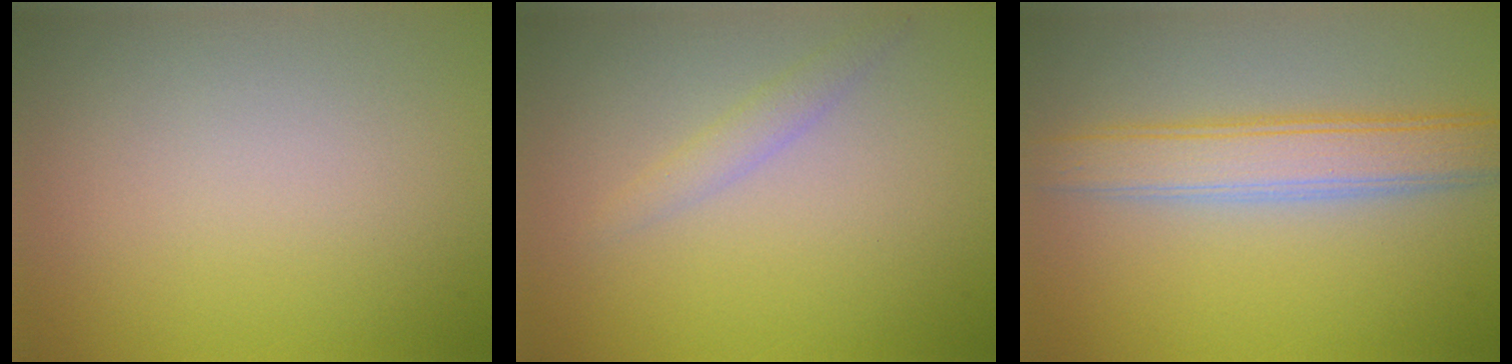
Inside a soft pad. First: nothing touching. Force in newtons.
{"total": 1.3, "press": 1.3, "slide": 0.1}
{"total": 4.9, "press": 4.9, "slide": 0.3}